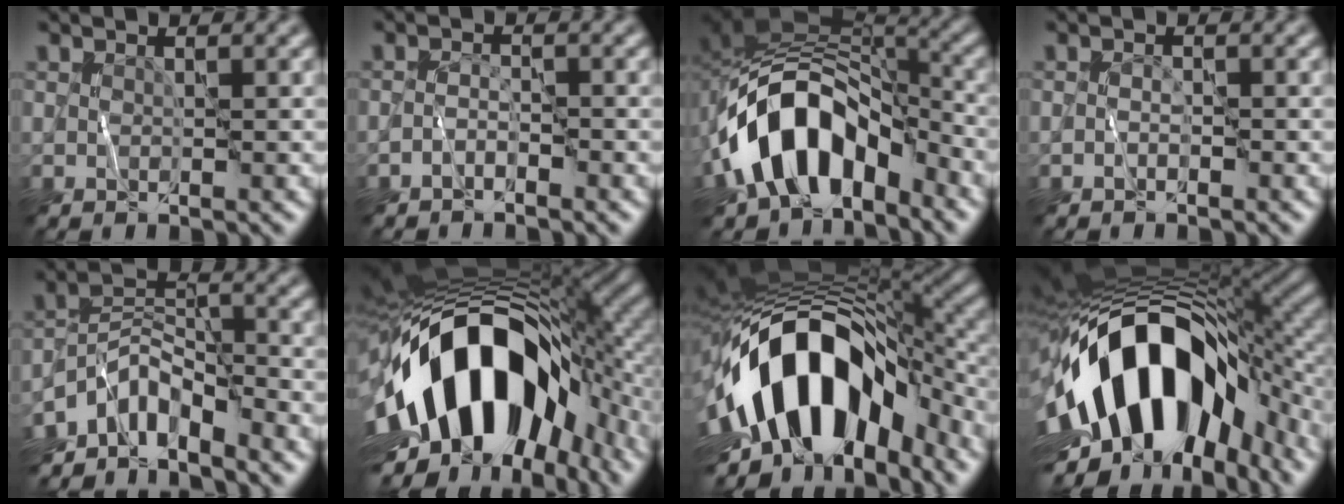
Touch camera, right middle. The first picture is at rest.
{"total": 1.2, "force": [-1.1, 0.3, 0.4], "torque": [-0.006, 0.009, -0.024]}
{"total": 11.8, "force": [-5.1, 7.5, 7.6], "torque": [-0.119, 0.005, -0.092]}
{"total": 0.6, "force": [-0.5, 0.2, 0.1], "torque": [0.000, 0.005, -0.012]}
{"total": 5.9, "force": [-4.5, 2.6, 2.9], "torque": [-0.030, 0.001, -0.095]}
{"total": 19.1, "force": [-3.4, 10.5, 15.6], "torque": [-0.279, -0.004, -0.055]}
{"total": 15.7, "force": [-4.2, 9.1, 12.1], "torque": [-0.199, 0.009, -0.072]}
{"total": 17.7, "force": [-3.4, 9.7, 14.4], "torque": [-0.250, 0.004, -0.054]}